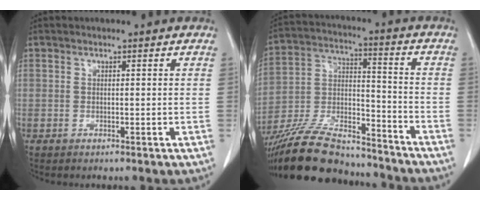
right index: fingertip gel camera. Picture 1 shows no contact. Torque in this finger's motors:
{"motor_torque": [0.62, -0.61, 0.02, -0.21]}